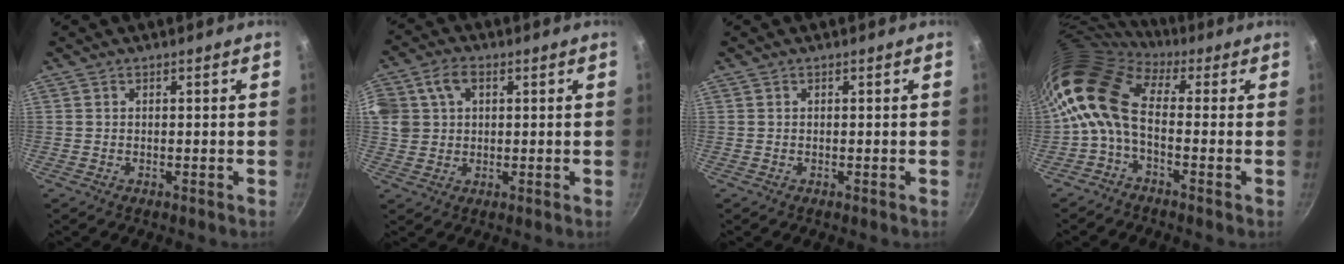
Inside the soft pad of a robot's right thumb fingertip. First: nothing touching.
{"total": 9.5, "force": [2.9, 7.2, 5.4], "torque": [-0.108, 0.014, 0.050]}
{"total": 0.0}
{"total": 11.2, "force": [-0.6, 6.4, 9.1], "torque": [-0.183, 0.028, -0.035]}